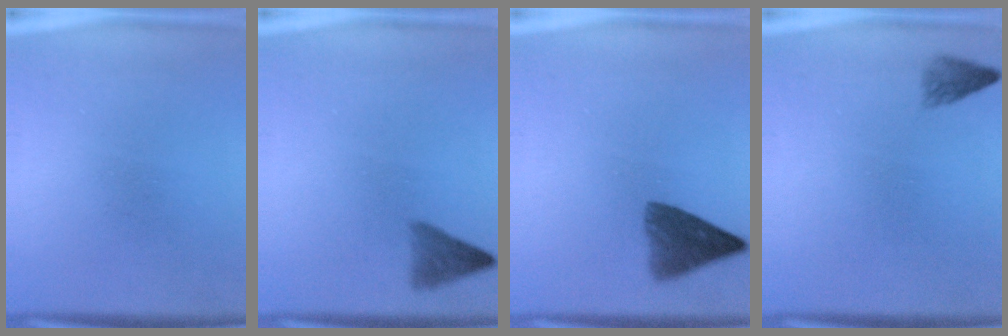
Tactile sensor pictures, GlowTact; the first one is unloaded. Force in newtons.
{"total": 2.8}
{"total": 6.1}
{"total": 1.8}